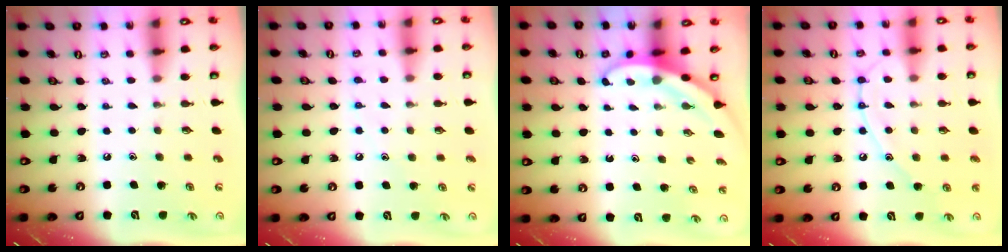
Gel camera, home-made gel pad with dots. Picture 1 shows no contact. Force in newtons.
{"total": 5.0, "press": 5.0, "slide": 0.5}
{"total": 3.3, "press": 3.3, "slide": 0.2}
{"total": 12.0, "press": 11.9, "slide": 1.1}